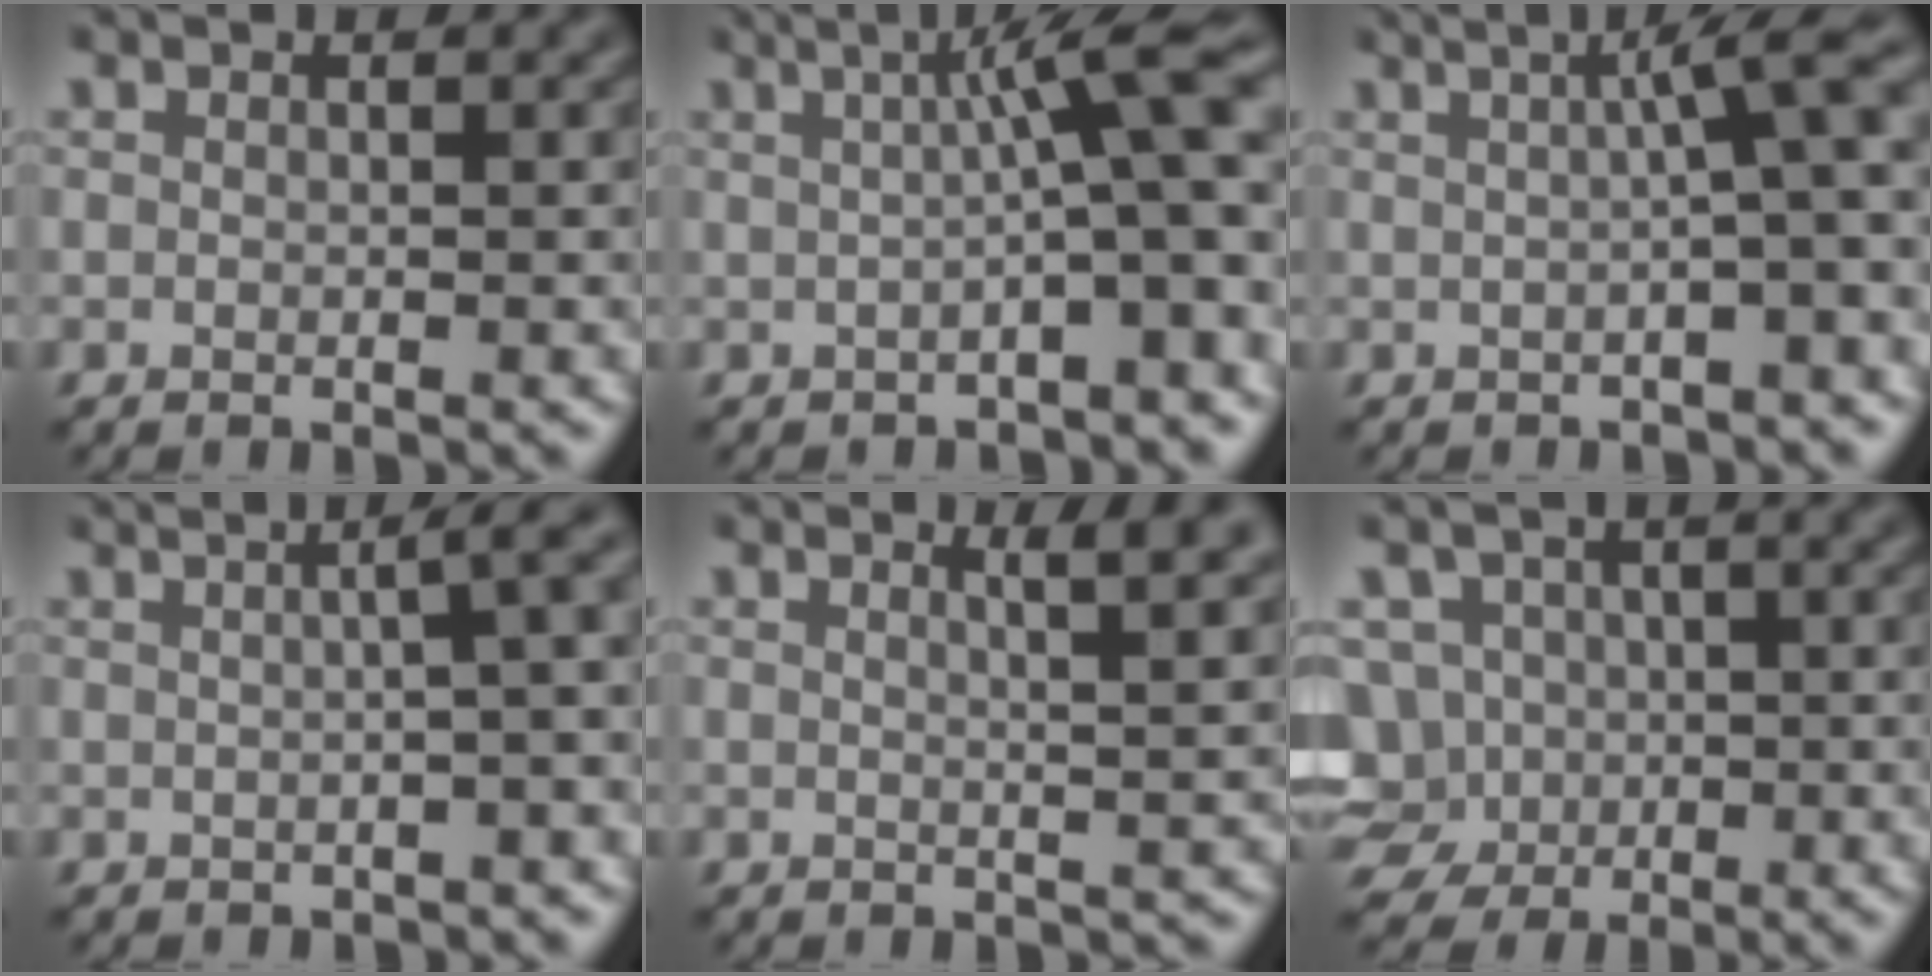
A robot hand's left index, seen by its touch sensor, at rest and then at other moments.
{"total": 9.9, "force": [1.1, 2.3, 9.5], "torque": [-0.101, 0.030, 0.012]}
{"total": 7.5, "force": [1.1, 1.7, 7.2], "torque": [-0.065, 0.024, 0.016]}
{"total": 8.0, "force": [1.9, 3.6, 6.8], "torque": [-0.032, 0.055, 0.003]}
{"total": 3.6, "force": [2.1, 1.0, 2.7], "torque": [-0.020, 0.008, 0.020]}
{"total": 7.6, "force": [-0.4, 6.8, 3.2], "torque": [-0.063, 0.034, -0.040]}